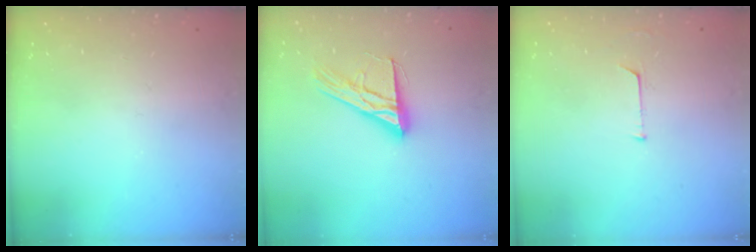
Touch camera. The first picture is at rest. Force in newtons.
{"total": 14.0, "press": 14.0, "slide": 1.0}
{"total": 4.6, "press": 4.6, "slide": 0.3}